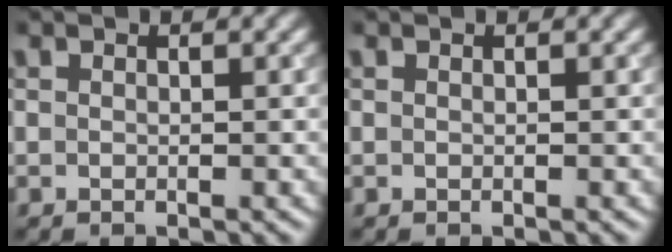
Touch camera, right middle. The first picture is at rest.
{"total": 0.0}